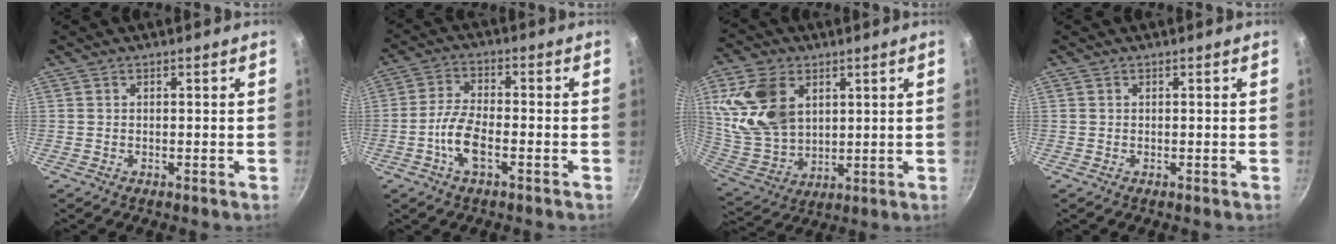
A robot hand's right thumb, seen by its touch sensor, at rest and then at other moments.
{"total": 6.9, "force": [-2.5, 2.7, 5.8], "torque": [-0.118, 0.019, -0.058]}
{"total": 16.6, "force": [5.3, 11.6, 10.7], "torque": [-0.193, -0.023, 0.117]}
{"total": 0.0}